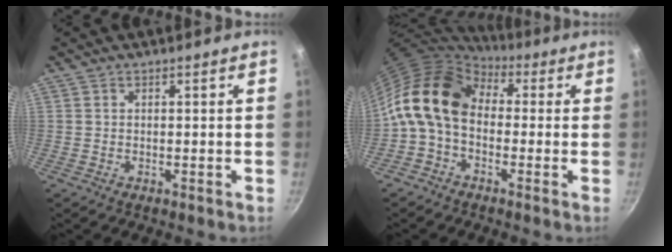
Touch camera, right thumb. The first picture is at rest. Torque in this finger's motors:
{"motor_torque": [2.36, 2.65, 1.03, -1.04, 0.30]}